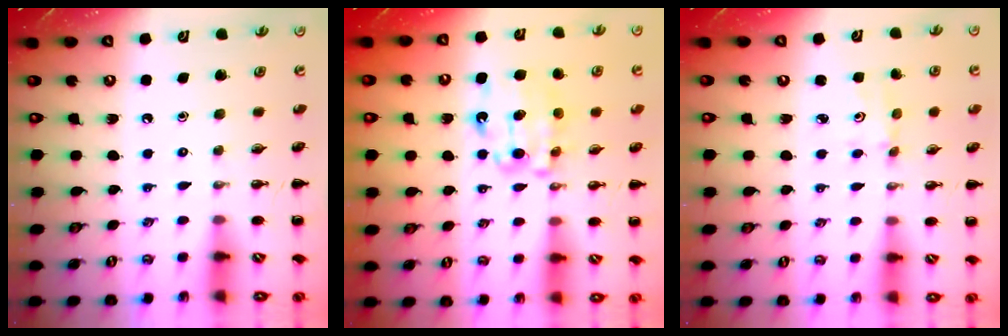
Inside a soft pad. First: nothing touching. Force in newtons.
{"total": 9.7, "press": 9.7, "slide": 0.7}
{"total": 2.4, "press": 2.3, "slide": 0.8}